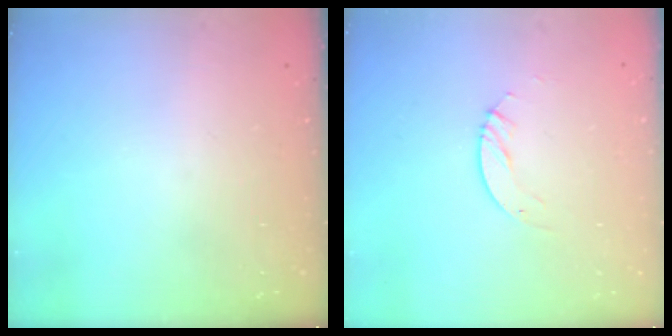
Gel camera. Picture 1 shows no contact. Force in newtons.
{"total": 4.2, "press": 4.1, "slide": 0.4}